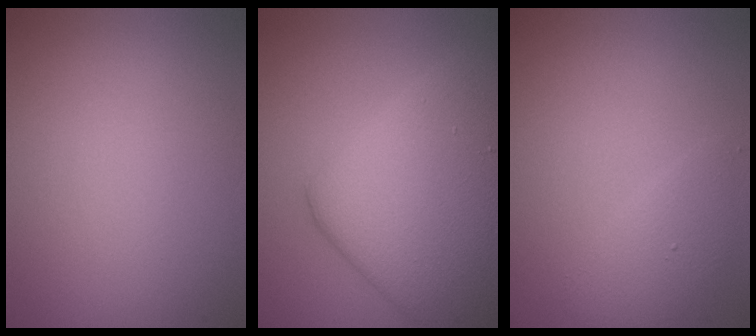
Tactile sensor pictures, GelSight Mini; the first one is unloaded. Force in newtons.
{"total": 9.9, "press": 9.9, "slide": 0.3}
{"total": 2.0, "press": 2.0, "slide": 0.2}